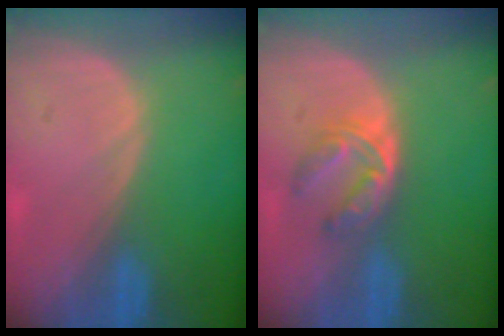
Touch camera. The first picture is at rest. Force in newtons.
{"total": 6.0, "press": 4.9, "slide": 3.5}